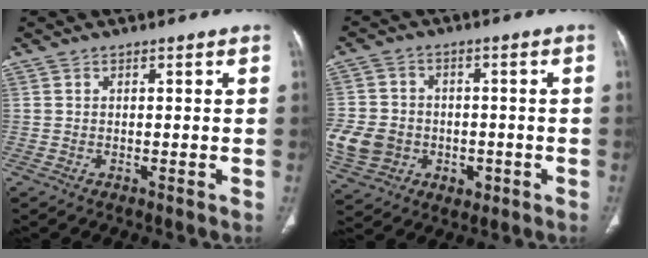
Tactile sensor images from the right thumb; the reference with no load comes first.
{"total": 13.6, "force": [-2.9, 11.3, 6.9], "torque": [-0.121, 0.013, -0.040]}